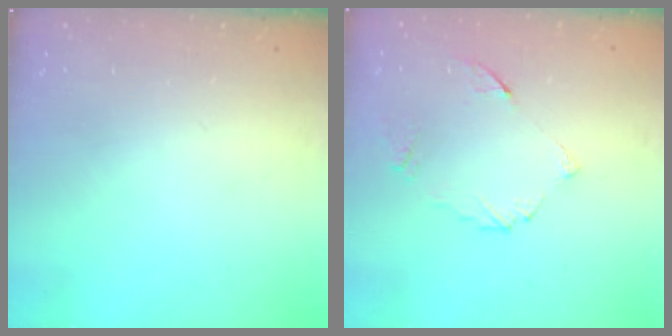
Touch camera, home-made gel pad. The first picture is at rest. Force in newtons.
{"total": 5.8, "press": 5.7, "slide": 0.5}